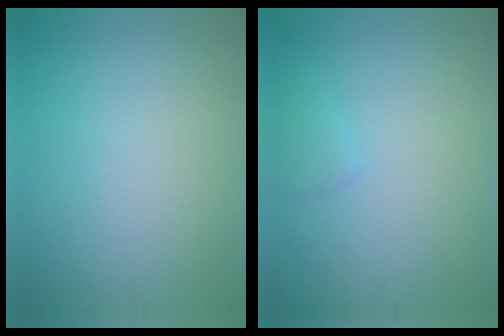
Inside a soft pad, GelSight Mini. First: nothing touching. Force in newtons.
{"total": 0.9, "press": 0.9, "slide": 0.0}